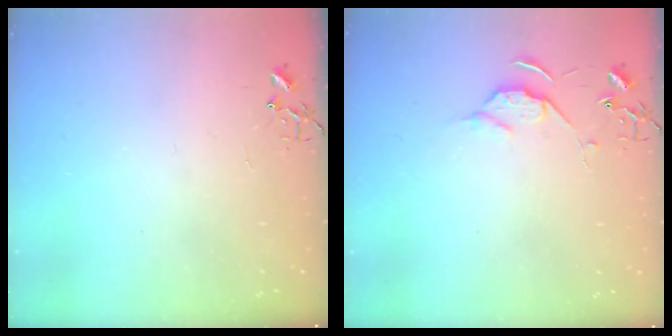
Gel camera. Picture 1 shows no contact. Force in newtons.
{"total": 5.7, "press": 5.7, "slide": 0.8}